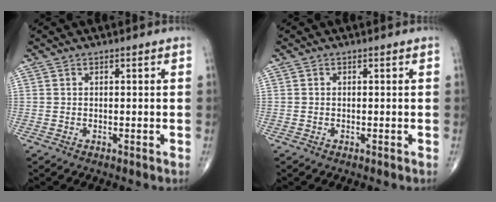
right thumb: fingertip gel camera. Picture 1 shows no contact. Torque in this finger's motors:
{"motor_torque": [0.03, 0.11, -0.09, -0.02, -0.01]}